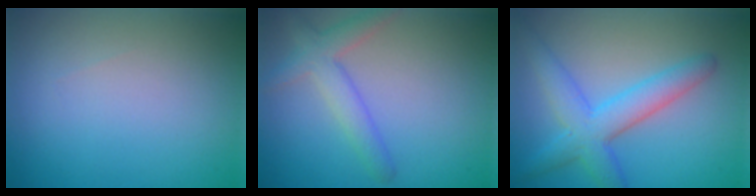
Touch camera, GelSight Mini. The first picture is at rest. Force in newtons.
{"total": 3.2, "press": 3.2, "slide": 0.2}
{"total": 4.9, "press": 4.9, "slide": 0.3}